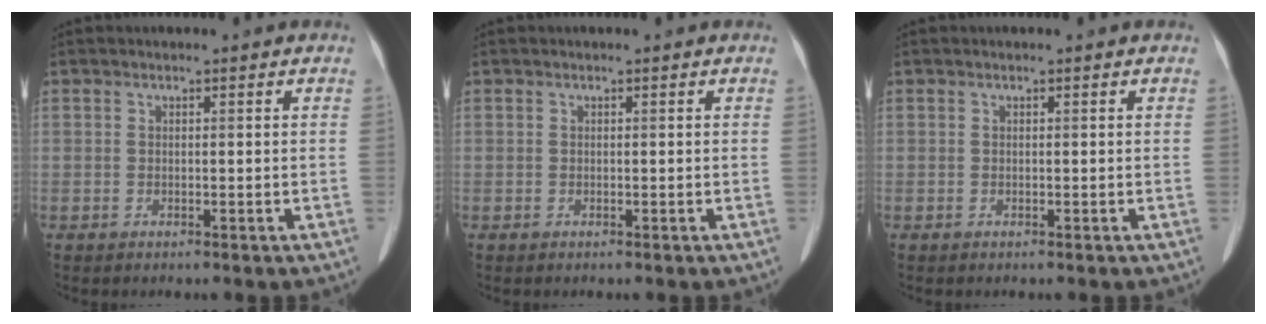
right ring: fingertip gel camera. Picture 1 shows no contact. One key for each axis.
{"total": 0.0}
{"total": 0.0}